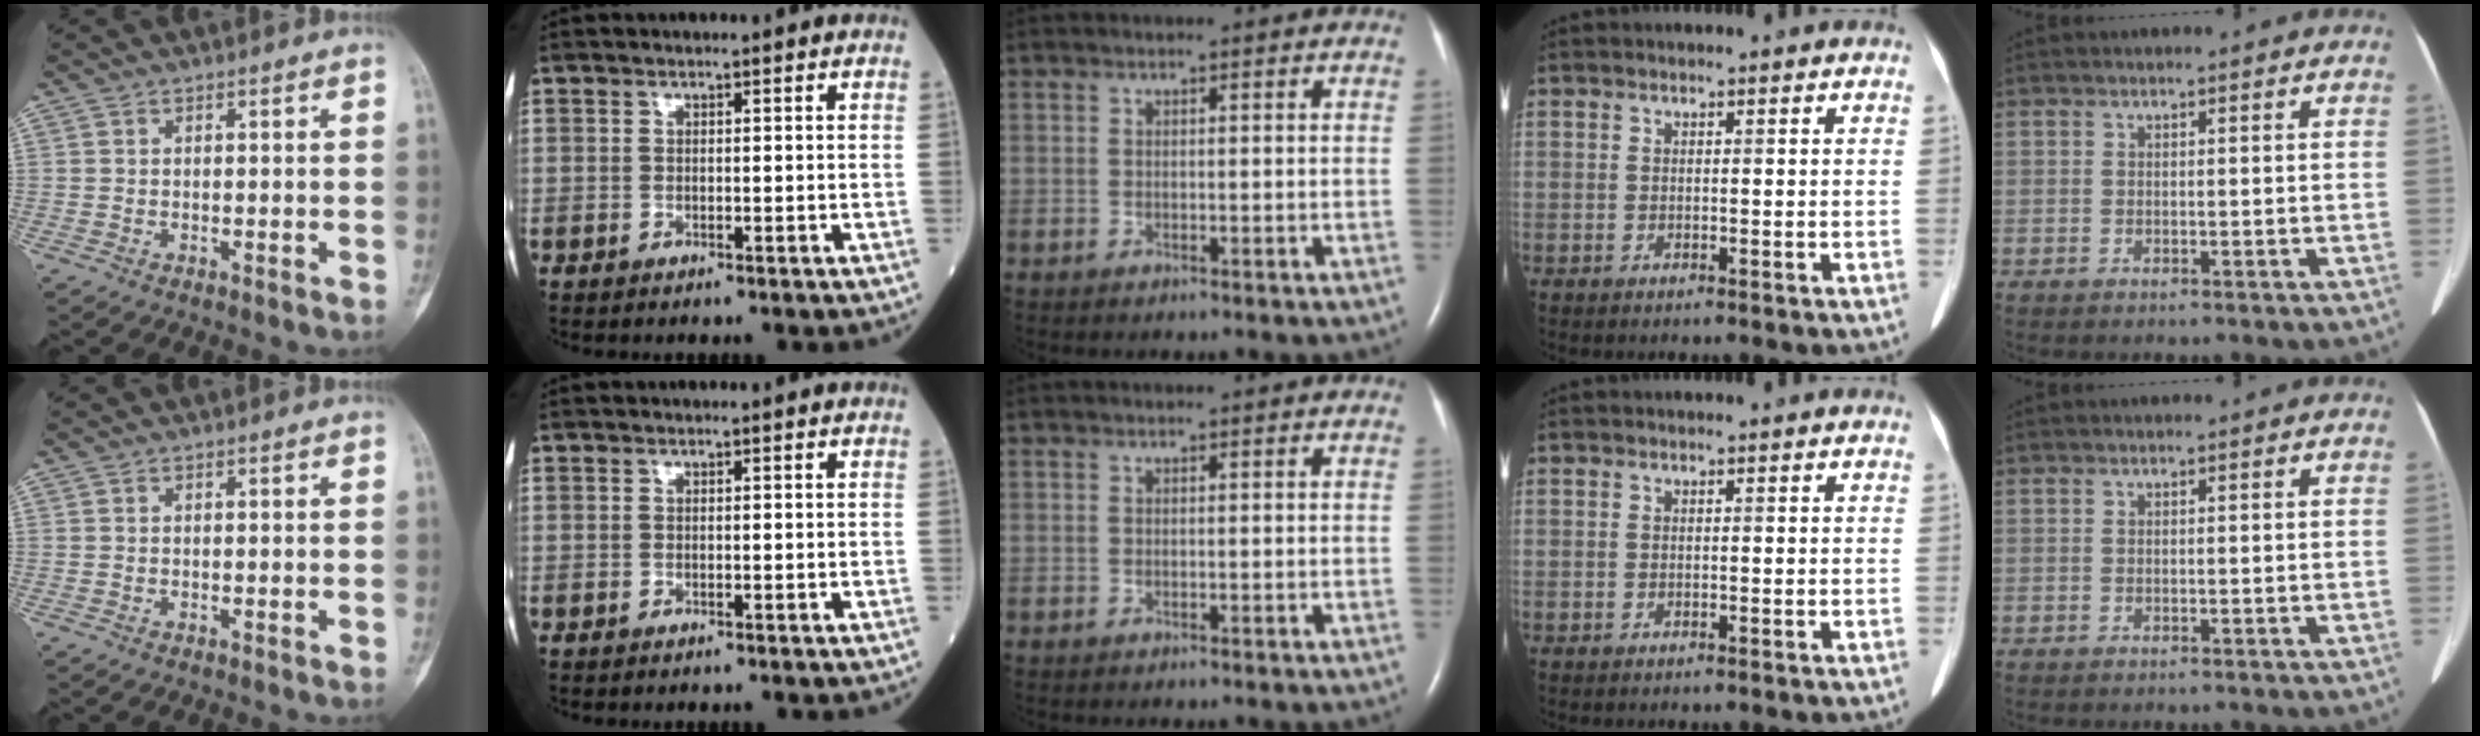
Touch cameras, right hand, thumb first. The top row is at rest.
{}